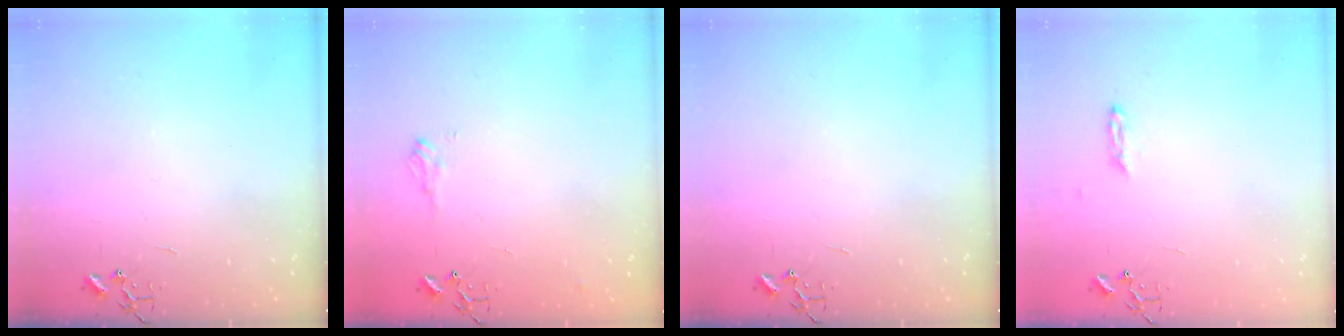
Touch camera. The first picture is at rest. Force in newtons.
{"total": 8.5, "press": 8.4, "slide": 0.8}
{"total": 0.0}
{"total": 2.3, "press": 2.2, "slide": 0.4}